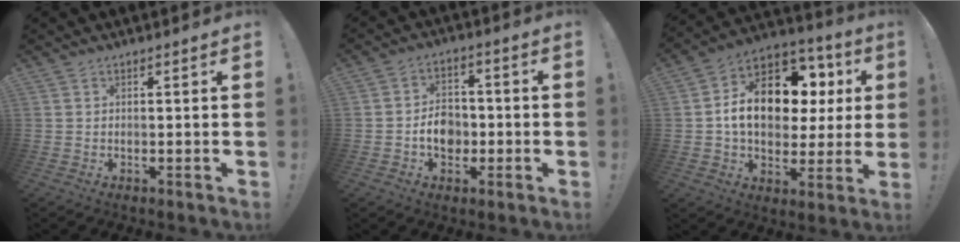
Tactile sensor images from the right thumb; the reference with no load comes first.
{"total": 8.2, "force": [-1.9, 6.6, 4.6], "torque": [-0.073, 0.015, -0.033]}
{"total": 17.8, "force": [3.1, 12.3, 12.4], "torque": [-0.174, -0.002, 0.066]}